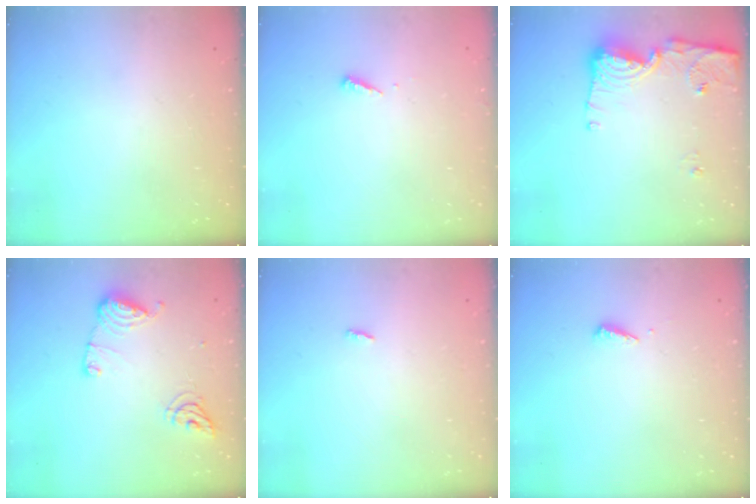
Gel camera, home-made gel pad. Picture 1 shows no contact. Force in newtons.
{"total": 3.5, "press": 3.5, "slide": 0.2}
{"total": 11.7, "press": 11.6, "slide": 1.1}
{"total": 11.3, "press": 11.2, "slide": 0.9}
{"total": 1.9, "press": 1.9, "slide": 0.2}
{"total": 2.5, "press": 2.5, "slide": 0.1}